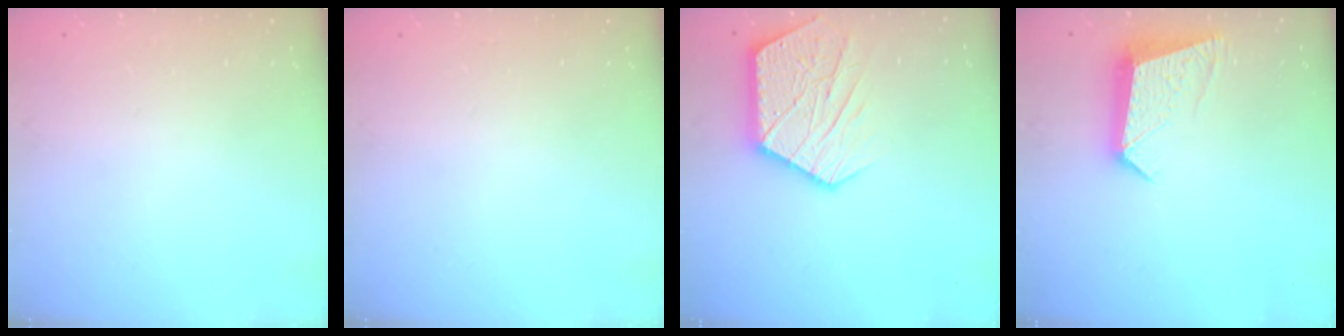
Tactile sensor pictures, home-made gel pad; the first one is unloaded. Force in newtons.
{"total": 0.0}
{"total": 13.3, "press": 13.3, "slide": 0.8}
{"total": 10.5, "press": 10.5, "slide": 1.0}